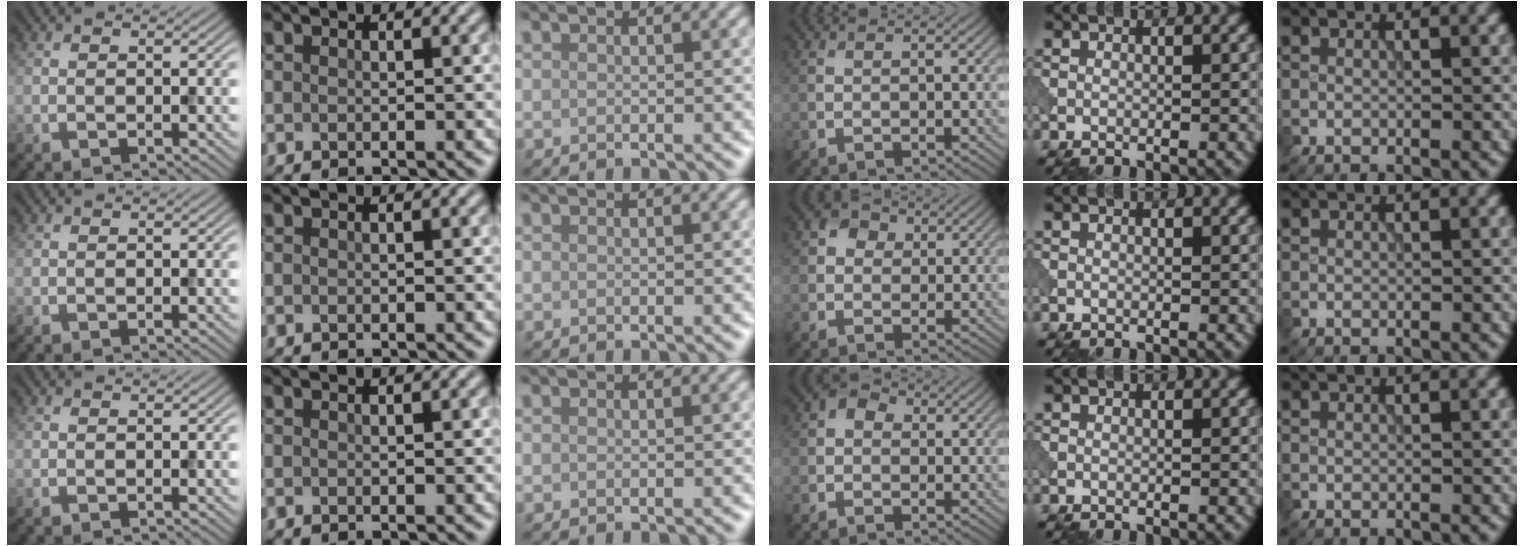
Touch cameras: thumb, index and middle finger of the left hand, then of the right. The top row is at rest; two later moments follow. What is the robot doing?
{"motion": "open", "object": "sandwich press"}